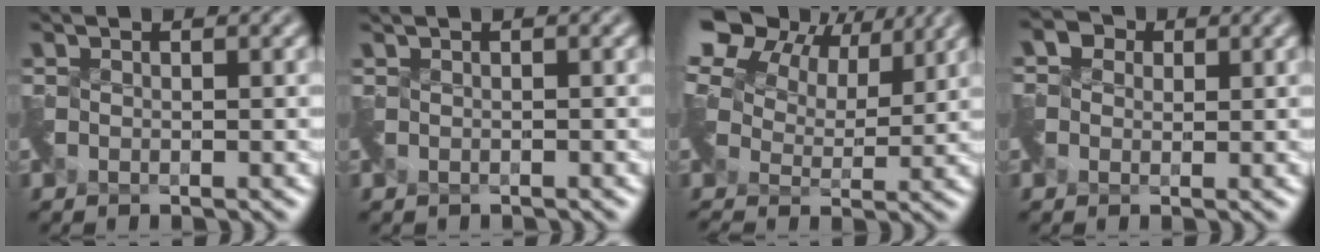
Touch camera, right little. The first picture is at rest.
{"total": 0.8, "force": [-0.1, 0.6, 0.6], "torque": [-0.012, -0.008, -0.003]}
{"total": 11.9, "force": [7.1, 6.5, 7.0], "torque": [-0.164, 0.038, 0.099]}
{"total": 1.7, "force": [-0.2, 1.7, -0.4], "torque": [0.005, 0.003, -0.003]}